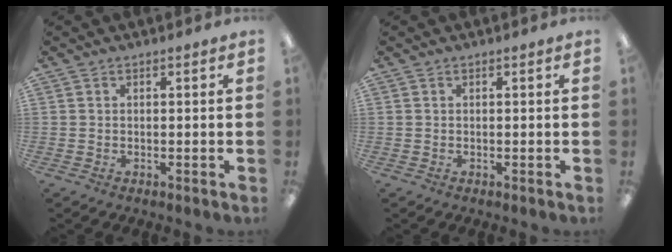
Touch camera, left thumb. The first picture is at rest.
{"total": 0.0}